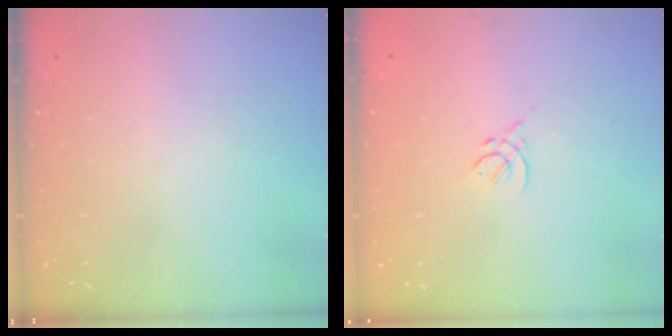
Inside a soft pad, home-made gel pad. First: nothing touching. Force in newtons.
{"total": 2.7, "press": 2.6, "slide": 0.8}